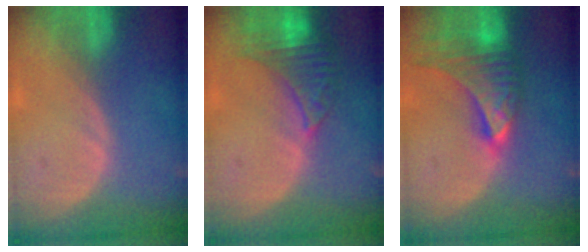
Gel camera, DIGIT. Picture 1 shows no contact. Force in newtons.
{"total": 8.0, "press": 7.1, "slide": 3.7}
{"total": 9.8, "press": 8.7, "slide": 4.4}